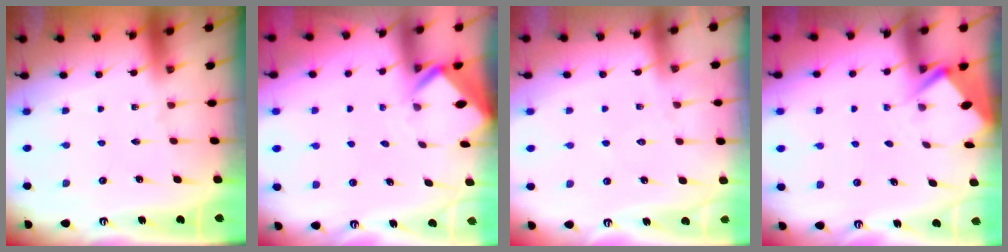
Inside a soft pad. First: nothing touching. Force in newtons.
{"total": 2.8, "press": 2.8, "slide": 0.2}
{"total": 5.4, "press": 5.3, "slide": 0.6}
{"total": 2.8, "press": 2.8, "slide": 0.1}